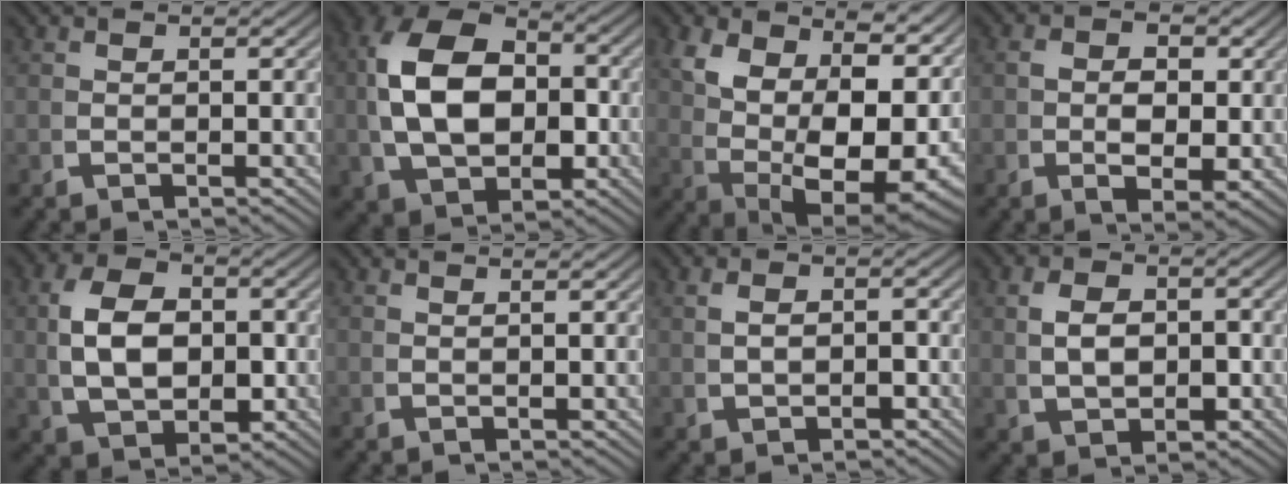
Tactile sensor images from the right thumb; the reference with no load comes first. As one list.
[{"total": 12.8, "force": [0.7, 8.5, 9.6], "torque": [-0.199, -0.029, 0.030]}, {"total": 15.9, "force": [1.1, 10.1, 12.2], "torque": [-0.240, -0.053, 0.048]}, {"total": 4.4, "force": [0.3, 3.1, 3.1], "torque": [-0.044, -0.016, 0.010]}, {"total": 9.0, "force": [0.5, 6.0, 6.7], "torque": [-0.133, -0.026, 0.025]}, {"total": 1.1, "force": [0.8, -0.4, 0.5], "torque": [-0.008, 0.004, 0.018]}, {"total": 2.4, "force": [0.1, 1.5, 1.8], "torque": [-0.024, 0.002, 0.009]}, {"total": 4.8, "force": [0.4, 3.2, 3.4], "torque": [-0.055, -0.011, 0.020]}]